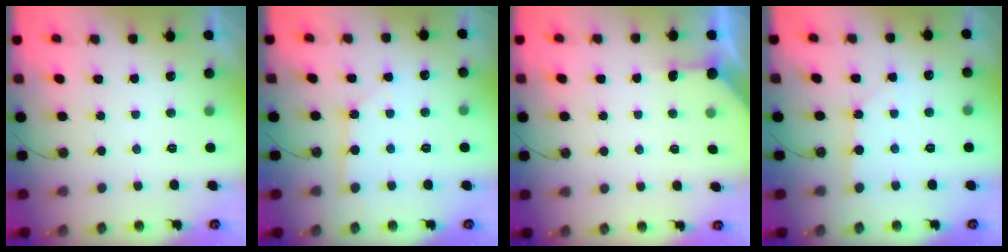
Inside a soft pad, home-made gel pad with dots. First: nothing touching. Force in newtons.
{"total": 2.0, "press": 2.0, "slide": 0.3}
{"total": 2.4, "press": 2.4, "slide": 0.3}
{"total": 2.3, "press": 2.3, "slide": 0.2}